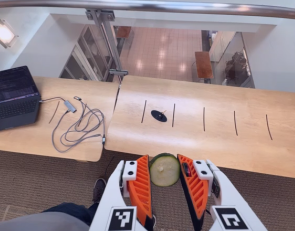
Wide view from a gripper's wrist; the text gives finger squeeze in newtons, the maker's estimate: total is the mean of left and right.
{"total": 9.0, "left": 8.9, "right": 9.0}